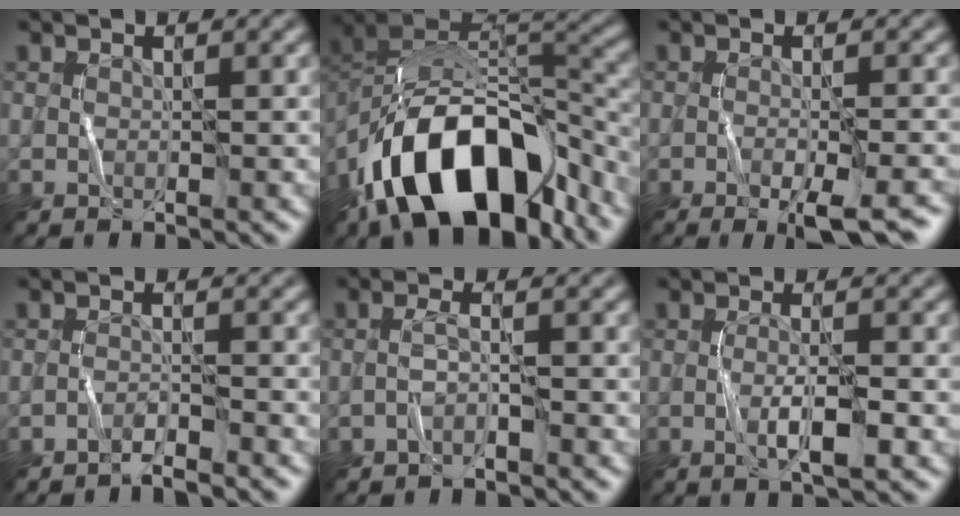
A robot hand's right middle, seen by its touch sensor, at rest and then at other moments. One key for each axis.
{"total": 14.1, "fx": -7.7, "fy": 7.5, "fz": 9.2, "tx": -0.151, "ty": 0.003, "tz": -0.132}
{"total": 5.7, "fx": -3.2, "fy": 1.3, "fz": 4.6, "tx": -0.063, "ty": 0.003, "tz": -0.044}
{"total": 2.0, "fx": -1.8, "fy": 0.1, "fz": 0.7, "tx": -0.006, "ty": 0.009, "tz": -0.040}
{"total": 1.0, "fx": -0.7, "fy": 0.1, "fz": 0.7, "tx": -0.018, "ty": 0.013, "tz": -0.018}
{"total": 2.9, "fx": -0.7, "fy": 0.6, "fz": 2.7, "tx": -0.048, "ty": 0.005, "tz": -0.013}